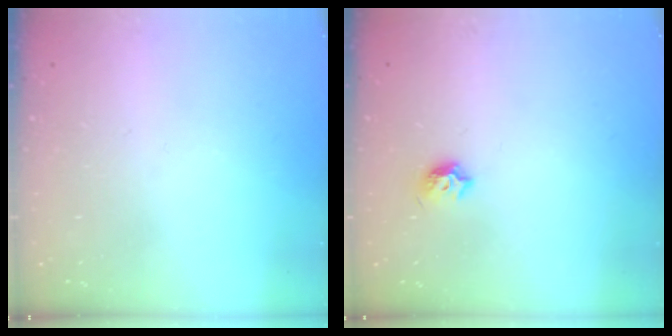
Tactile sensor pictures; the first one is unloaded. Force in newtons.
{"total": 4.9, "press": 4.8, "slide": 0.8}